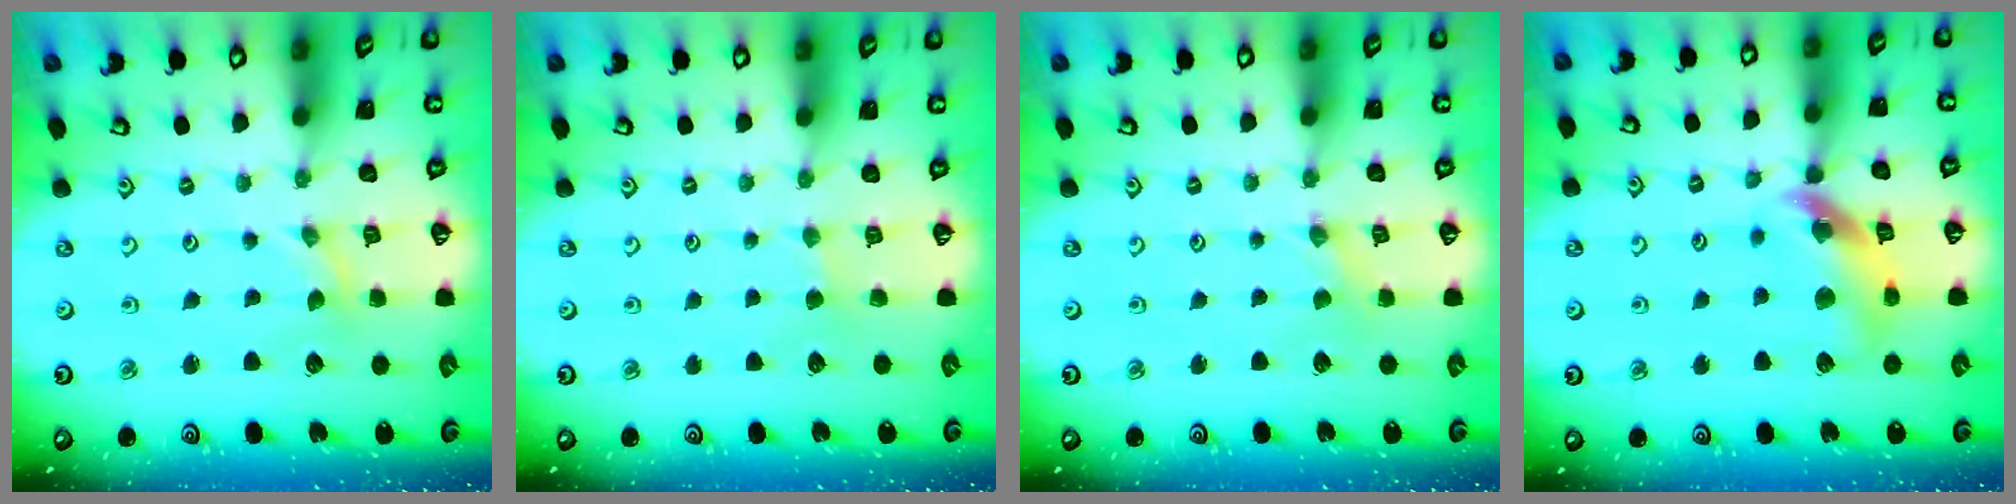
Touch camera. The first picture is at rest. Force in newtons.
{"total": 2.0, "press": 2.0, "slide": 0.5}
{"total": 0.0}
{"total": 13.7, "press": 13.6, "slide": 1.6}